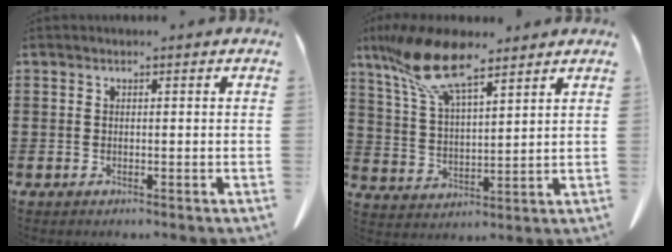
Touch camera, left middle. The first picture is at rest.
{"total": 11.5, "force": [8.3, 3.2, 7.3], "torque": [-0.179, -0.020, 0.148]}